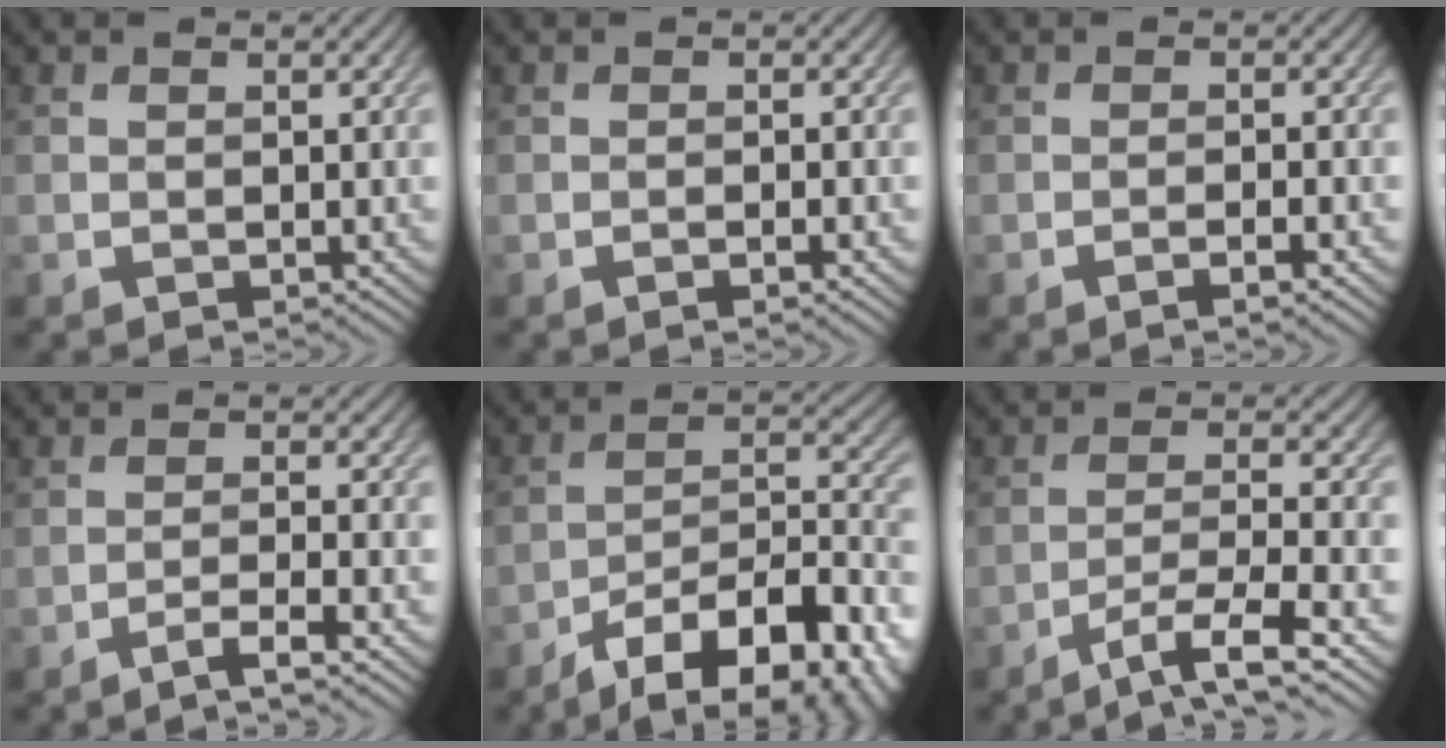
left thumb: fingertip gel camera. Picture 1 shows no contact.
{"total": 1.5, "force": [-0.7, 0.1, 1.3], "torque": [-0.020, 0.004, -0.014]}
{"total": 2.7, "force": [-1.4, 0.4, 2.3], "torque": [-0.034, 0.007, -0.033]}
{"total": 4.3, "force": [-2.8, 0.4, 3.3], "torque": [-0.046, 0.013, -0.065]}
{"total": 16.3, "force": [-11.7, 5.7, 9.9], "torque": [-0.156, -0.013, -0.168]}
{"total": 8.0, "force": [-4.9, 1.1, 6.2], "torque": [-0.110, 0.007, -0.081]}